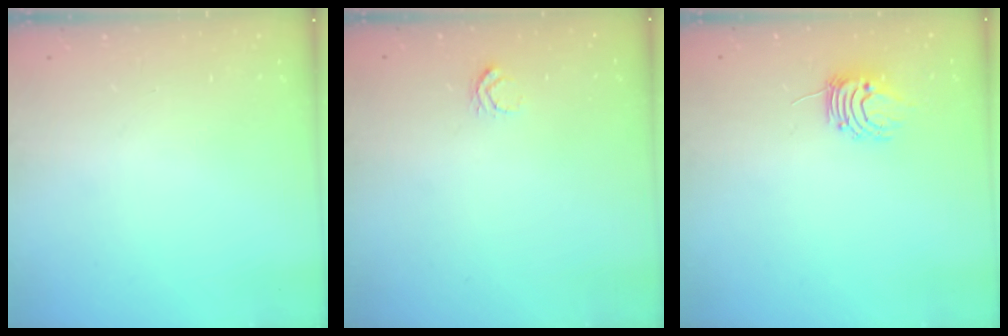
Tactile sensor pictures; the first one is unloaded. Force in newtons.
{"total": 3.4, "press": 3.4, "slide": 0.3}
{"total": 7.7, "press": 7.7, "slide": 0.7}